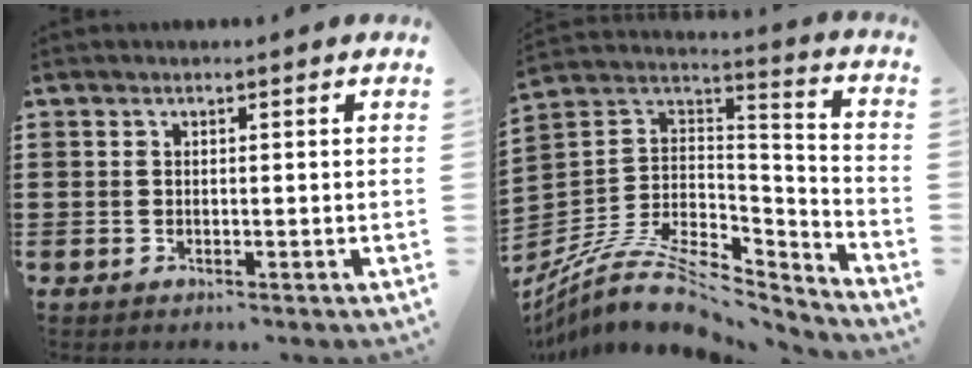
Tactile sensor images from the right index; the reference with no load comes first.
{"total": 9.0, "force": [-7.0, 3.5, 4.5], "torque": [-0.101, 0.004, -0.140]}